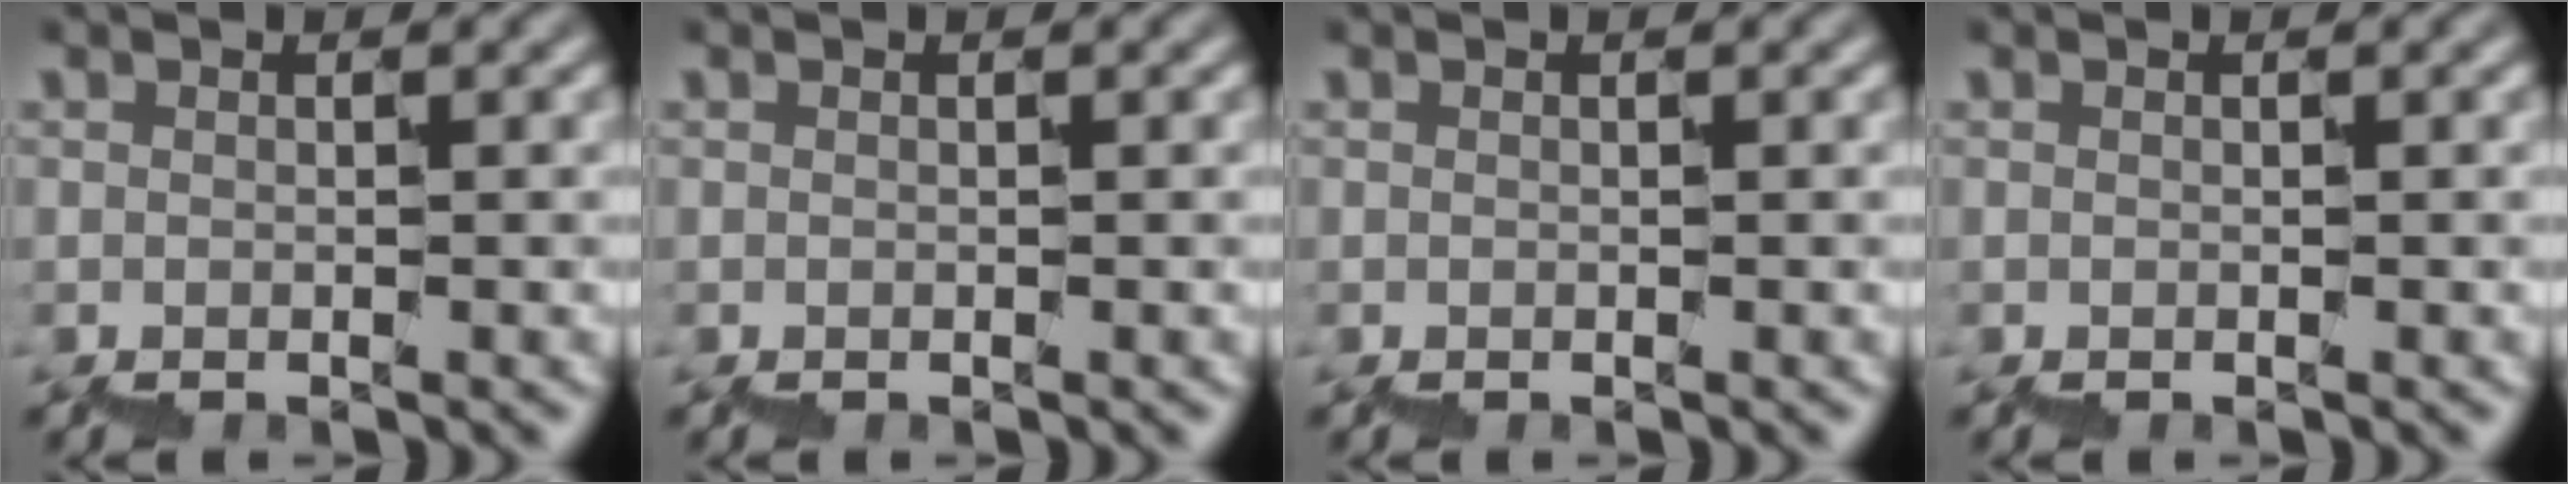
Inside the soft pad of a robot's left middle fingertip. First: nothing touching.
{"total": 0.0}
{"total": 0.0}
{"total": 0.0}